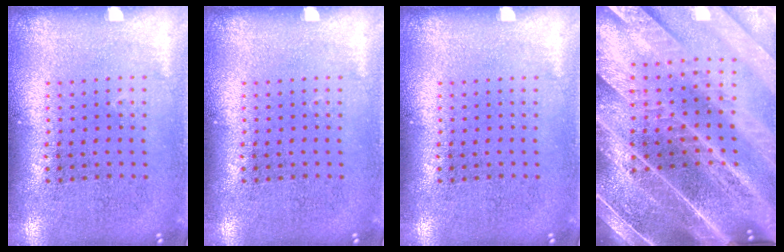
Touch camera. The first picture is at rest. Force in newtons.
{"total": 0.0}
{"total": 0.0}
{"total": 5.3, "press": 4.5, "slide": 2.6}